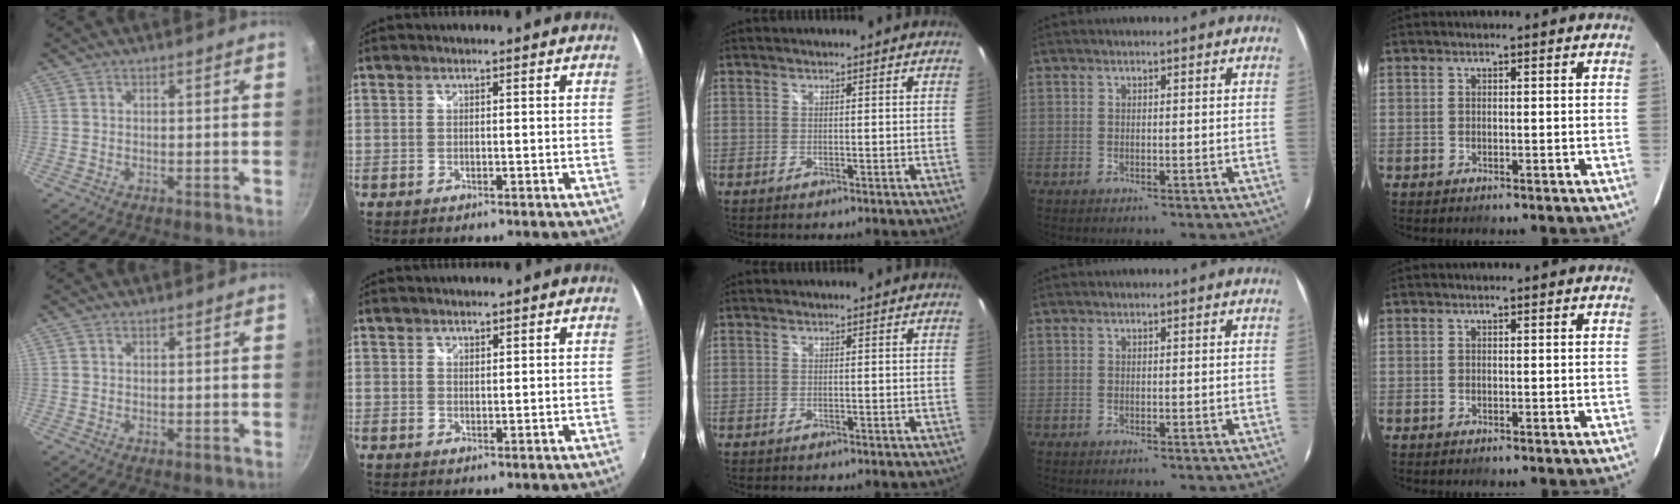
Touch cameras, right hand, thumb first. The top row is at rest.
{"thumb": {"total": 0.5, "force": [0.3, 0.4, 0.3], "torque": [-0.003, 0.002, 0.006]}, "index": {"total": 0.9, "force": [0.8, 0.5, 0.2], "torque": [-0.001, 0.000, 0.013]}}